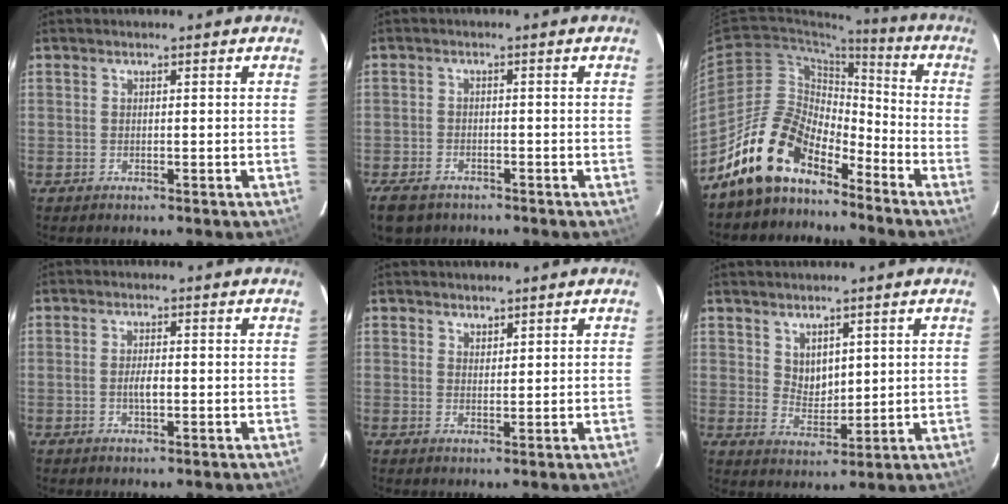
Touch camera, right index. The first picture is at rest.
{"total": 7.9, "force": [-5.5, 4.7, 3.3], "torque": [-0.095, -0.012, -0.095]}
{"total": 15.1, "force": [-12.0, 6.8, 6.3], "torque": [-0.122, 0.022, -0.218]}
{"total": 2.3, "force": [-0.3, 0.8, 2.1], "torque": [-0.040, 0.001, -0.005]}
{"total": 1.7, "force": [1.4, 0.9, 0.2], "torque": [0.000, 0.001, 0.025]}
{"total": 4.7, "force": [2.6, 3.1, 2.3], "torque": [-0.031, 0.000, 0.055]}